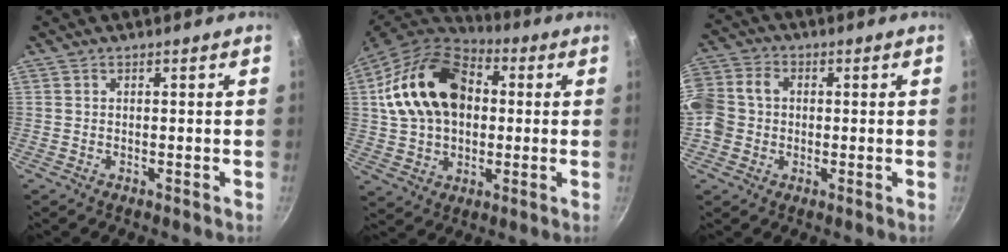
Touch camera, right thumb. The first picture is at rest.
{"total": 21.3, "force": [3.3, 15.0, 14.7], "torque": [-0.243, 0.025, 0.050]}
{"total": 12.2, "force": [0.2, 10.3, 6.6], "torque": [-0.149, 0.026, -0.010]}